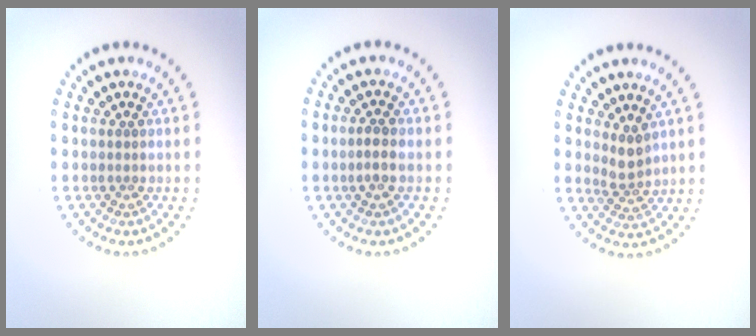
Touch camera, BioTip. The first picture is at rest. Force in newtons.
{"total": 1.2, "press": 1.0, "slide": 0.5}
{"total": 2.1, "press": 1.7, "slide": 1.3}